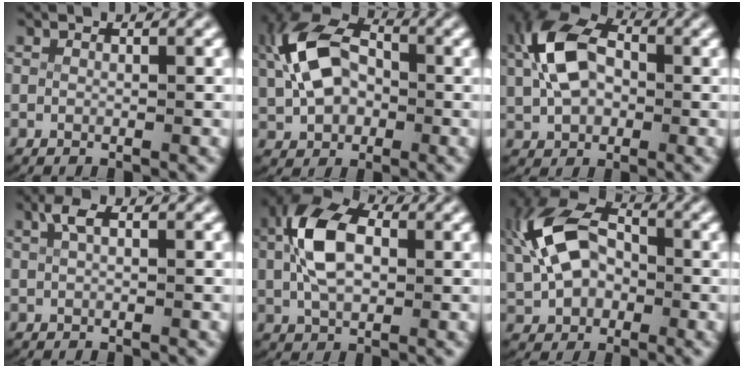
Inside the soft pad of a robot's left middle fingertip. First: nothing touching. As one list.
[{"total": 8.1, "force": [0.8, 5.8, 5.6], "torque": [-0.116, -0.013, 0.024]}, {"total": 7.7, "force": [1.2, 5.1, 5.6], "torque": [-0.121, -0.006, 0.029]}, {"total": 1.6, "force": [0.8, 0.4, 1.3], "torque": [-0.032, 0.001, 0.019]}, {"total": 7.0, "force": [0.9, 4.2, 5.5], "torque": [-0.125, -0.002, 0.020]}, {"total": 9.1, "force": [0.9, 6.6, 6.1], "torque": [-0.130, -0.017, 0.027]}]